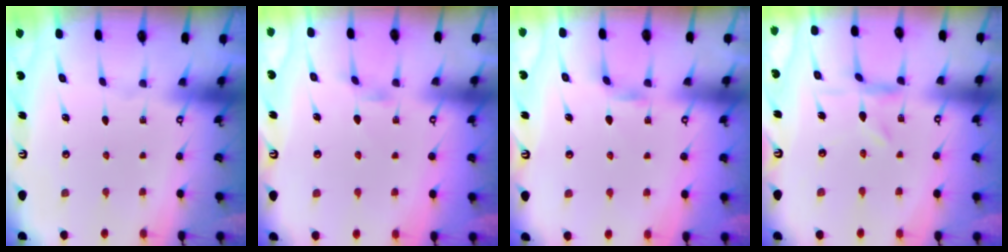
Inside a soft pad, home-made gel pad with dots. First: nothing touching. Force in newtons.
{"total": 0.9, "press": 0.8, "slide": 0.3}
{"total": 1.7, "press": 1.7, "slide": 0.4}
{"total": 1.5, "press": 1.4, "slide": 0.4}